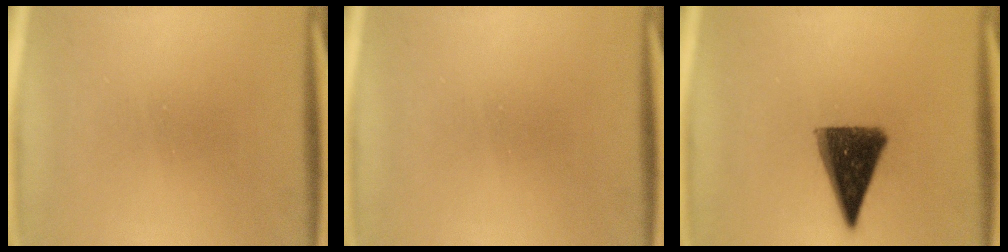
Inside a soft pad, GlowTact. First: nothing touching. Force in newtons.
{"total": 0.0}
{"total": 11.5}